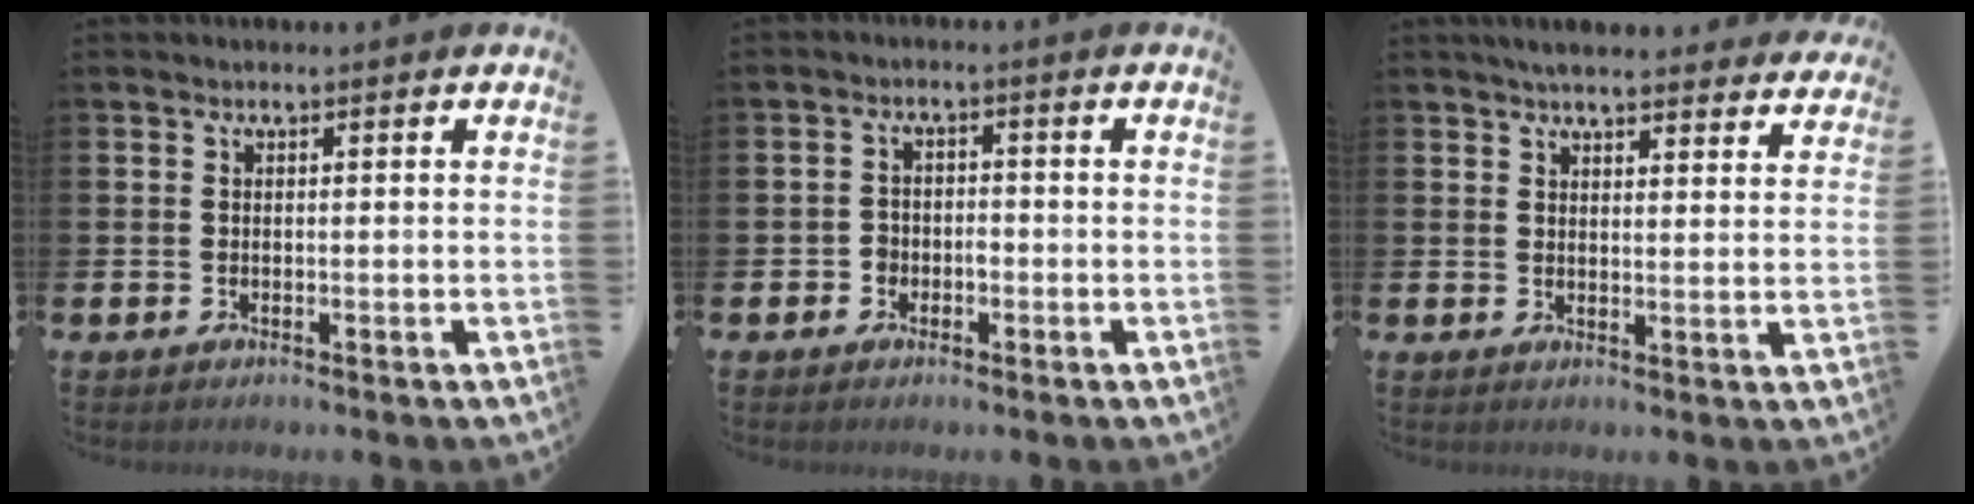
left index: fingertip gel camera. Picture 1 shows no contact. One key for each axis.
{"total": 2.0, "fx": -1.1, "fy": 1.6, "fz": 0.5, "tx": -0.012, "ty": 0.004, "tz": -0.027}
{"total": 4.6, "fx": 4.5, "fy": 0.6, "fz": 1.1, "tx": -0.023, "ty": -0.020, "tz": 0.080}